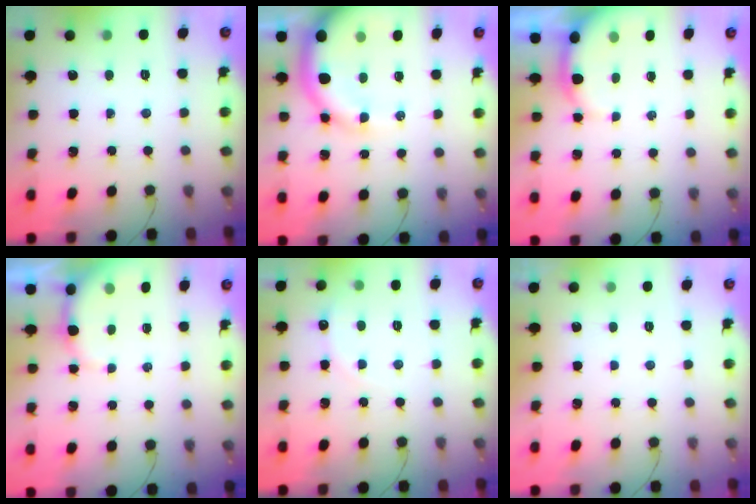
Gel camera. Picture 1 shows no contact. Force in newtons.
{"total": 12.1, "press": 11.6, "slide": 3.1}
{"total": 4.8, "press": 4.8, "slide": 0.7}
{"total": 3.2, "press": 3.1, "slide": 0.8}
{"total": 3.8, "press": 3.6, "slide": 0.9}
{"total": 2.9, "press": 2.9, "slide": 0.1}